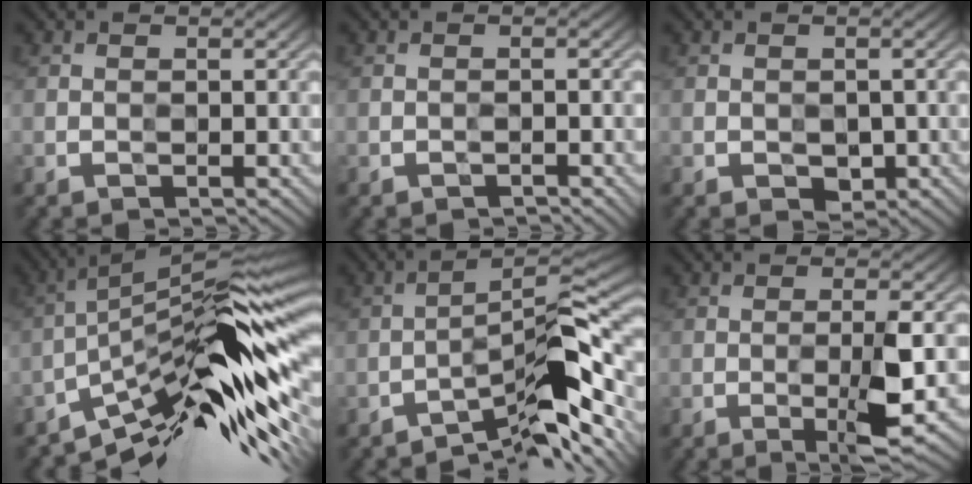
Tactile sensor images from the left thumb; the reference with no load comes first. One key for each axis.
{"total": 0.8, "fx": -0.7, "fy": -0.3, "fz": -0.3, "tx": 0.007, "ty": 0.002, "tz": -0.011}
{"total": 1.0, "fx": -0.3, "fy": 1.0, "fz": 0.0, "tx": -0.001, "ty": 0.001, "tz": -0.003}
{"total": 15.1, "fx": -6.7, "fy": 3.3, "fz": 13.1, "tx": -0.199, "ty": 0.017, "tz": -0.134}
{"total": 10.4, "fx": -7.0, "fy": 1.9, "fz": 7.5, "tx": -0.108, "ty": 0.016, "tz": -0.119}
{"total": 4.5, "fx": -1.6, "fy": 0.4, "fz": 4.2, "tx": -0.065, "ty": 0.006, "tz": -0.024}